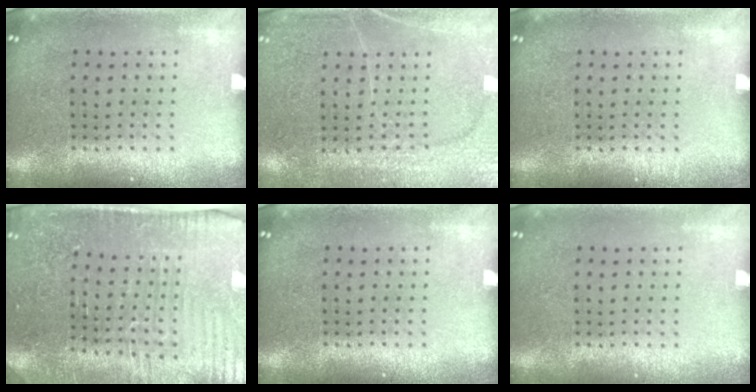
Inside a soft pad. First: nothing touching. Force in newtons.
{"total": 3.0, "press": 2.8, "slide": 1.2}
{"total": 0.0}
{"total": 3.5, "press": 3.4, "slide": 0.8}
{"total": 0.0}
{"total": 0.0}